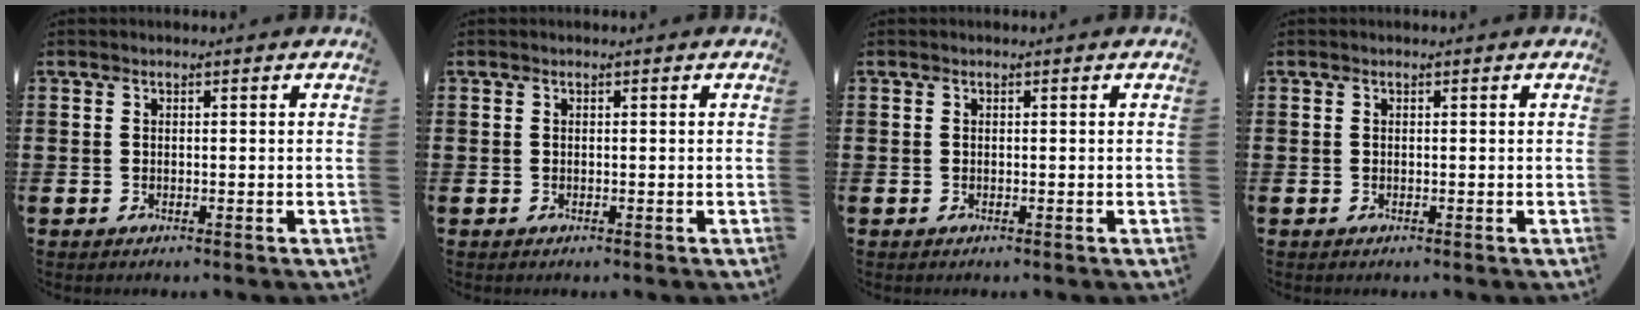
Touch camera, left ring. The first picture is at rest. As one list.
[{"total": 0.0}, {"total": 0.0}, {"total": 0.0}]